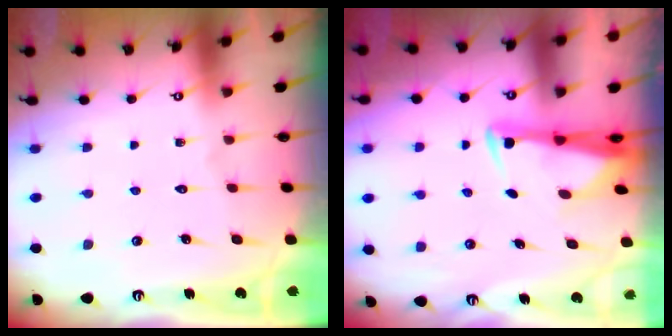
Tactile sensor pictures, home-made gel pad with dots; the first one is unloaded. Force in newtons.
{"total": 2.9, "press": 2.9, "slide": 0.6}